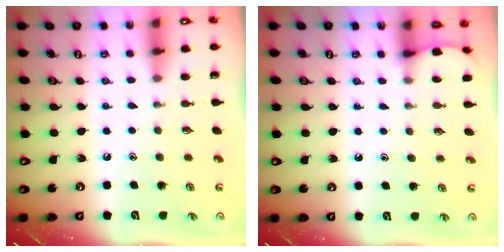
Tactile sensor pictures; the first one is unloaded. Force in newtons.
{"total": 2.4, "press": 2.4, "slide": 0.2}